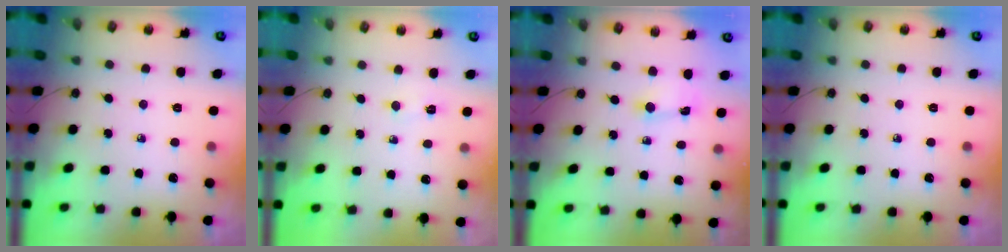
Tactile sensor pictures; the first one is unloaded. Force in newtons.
{"total": 4.1, "press": 2.2, "slide": 3.4}
{"total": 1.6, "press": 1.6, "slide": 0.3}
{"total": 0.0}